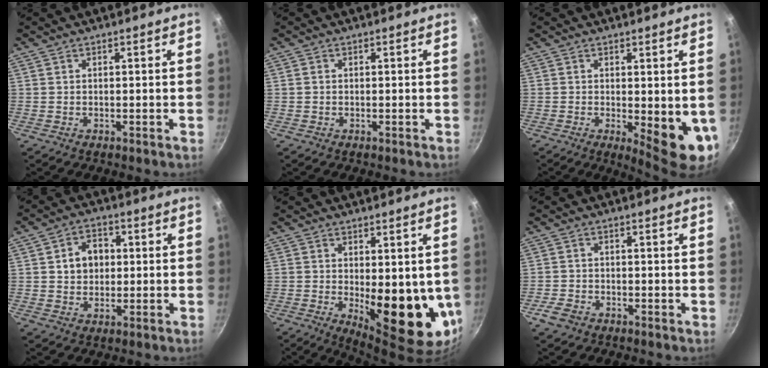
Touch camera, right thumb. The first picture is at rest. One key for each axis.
{"total": 0.7, "fx": 0.0, "fy": 0.6, "fz": 0.3, "tx": -0.004, "ty": 0.003, "tz": -0.001}
{"total": 8.8, "fx": -0.6, "fy": 3.1, "fz": 8.2, "tx": -0.092, "ty": -0.015, "tz": 0.001}
{"total": 6.8, "fx": 0.9, "fy": 5.5, "fz": 3.9, "tx": -0.032, "ty": 0.009, "tz": 0.009}
{"total": 14.8, "fx": -0.8, "fy": 6.1, "fz": 13.5, "tx": -0.160, "ty": -0.033, "tz": 0.005}
{"total": 3.1, "fx": -2.0, "fy": 1.9, "fz": 1.4, "tx": -0.031, "ty": 0.012, "tz": -0.038}